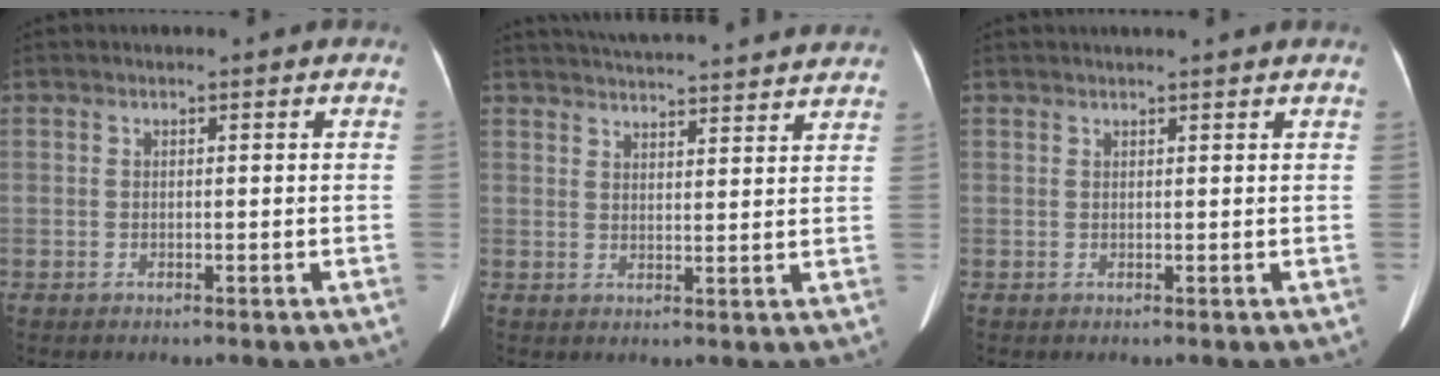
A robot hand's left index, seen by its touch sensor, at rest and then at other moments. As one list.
[{"total": 17.9, "force": [16.8, 1.5, 6.0], "torque": [-0.090, 0.026, 0.222]}, {"total": 3.1, "force": [2.9, -0.4, 1.1], "torque": [-0.012, 0.023, 0.038]}]